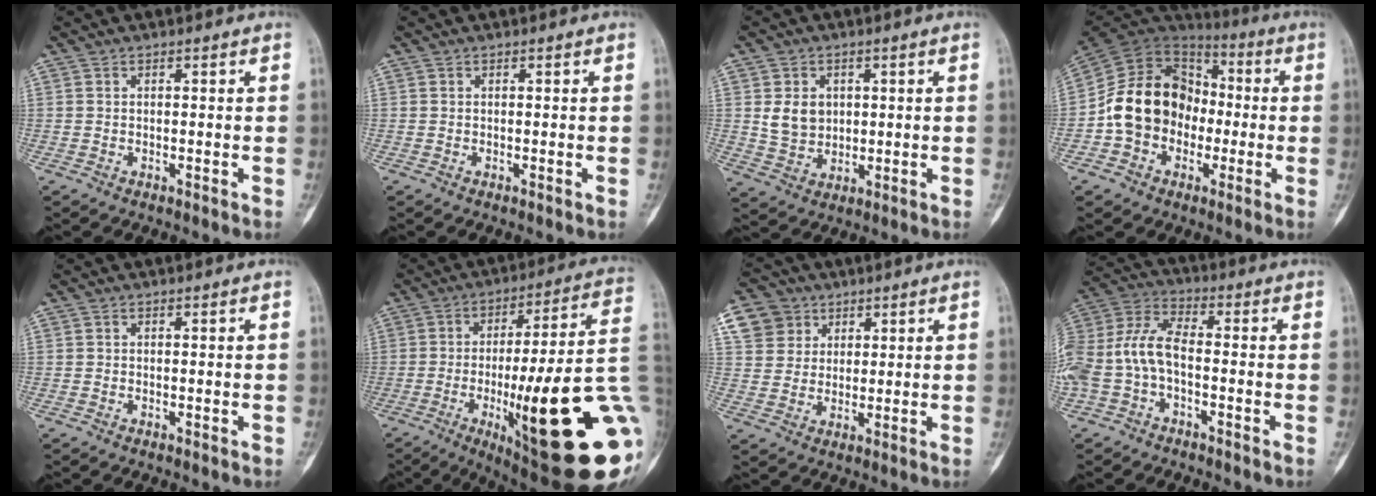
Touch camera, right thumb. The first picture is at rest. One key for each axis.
{"total": 0.0}
{"total": 6.4, "fx": 1.3, "fy": 5.4, "fz": 3.3, "tx": -0.033, "ty": -0.010, "tz": 0.034}
{"total": 17.2, "fx": -2.7, "fy": 14.1, "fz": 9.5, "tx": -0.138, "ty": 0.050, "tz": -0.053}
{"total": 0.0}
{"total": 30.6, "fx": -6.8, "fy": 6.5, "fz": 29.2, "tx": -0.366, "ty": -0.003, "tz": -0.093}
{"total": 8.5, "fx": 3.7, "fy": 7.4, "fz": 1.7, "tx": -0.006, "ty": 0.000, "tz": 0.073}
{"total": 12.6, "fx": -2.7, "fy": 7.3, "fz": 9.9, "tx": -0.215, "ty": 0.043, "tz": -0.059}